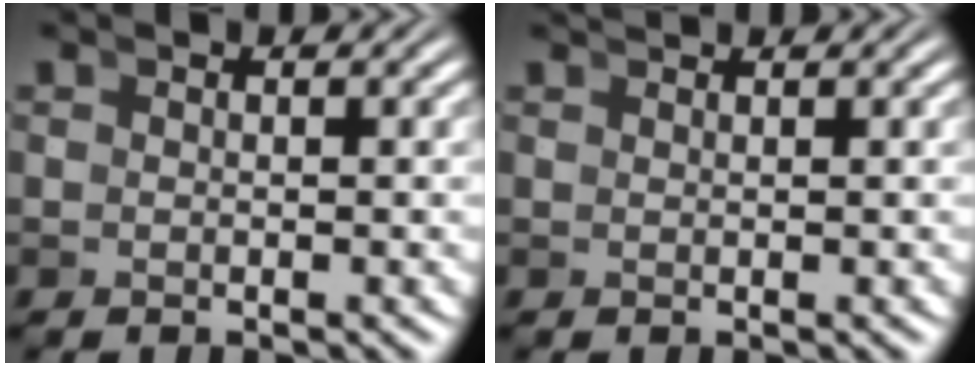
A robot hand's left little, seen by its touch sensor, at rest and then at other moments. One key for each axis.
{"total": 1.3, "fx": 1.1, "fy": -0.7, "fz": -0.1, "tx": 0.014, "ty": 0.002, "tz": 0.021}